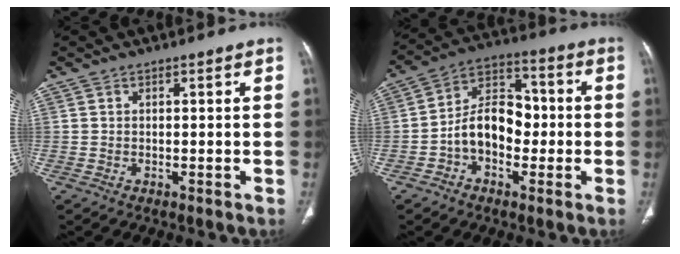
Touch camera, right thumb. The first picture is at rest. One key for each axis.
{"total": 11.5, "fx": -2.2, "fy": 8.1, "fz": 7.9, "tx": -0.107, "ty": 0.042, "tz": -0.051}